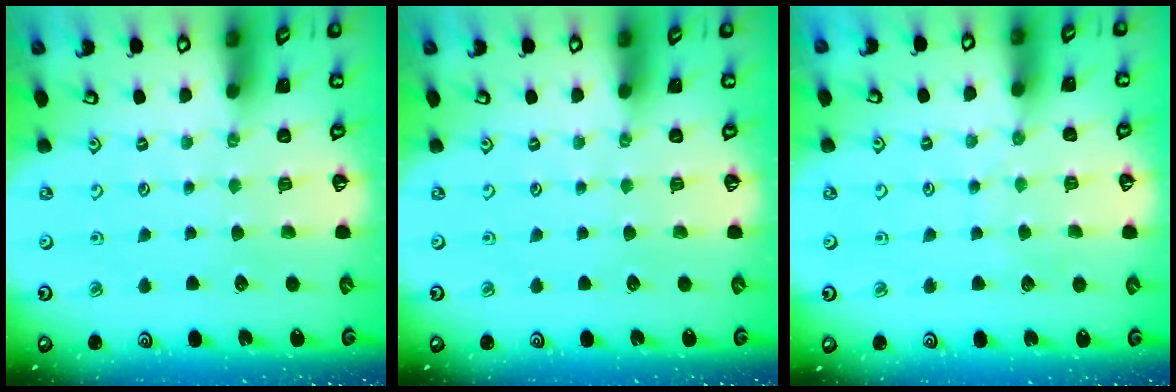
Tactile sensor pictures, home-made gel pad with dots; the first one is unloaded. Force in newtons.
{"total": 0.0}
{"total": 4.3, "press": 4.3, "slide": 0.3}